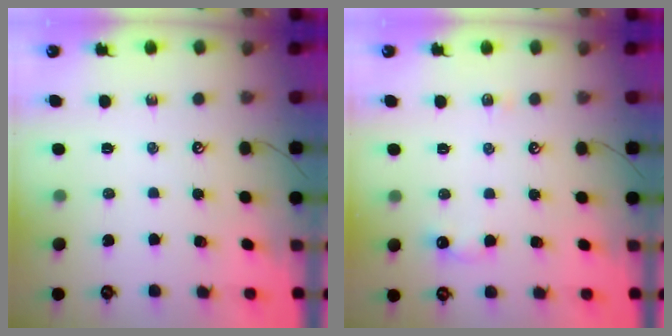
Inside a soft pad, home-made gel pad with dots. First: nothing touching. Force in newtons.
{"total": 3.9, "press": 3.9, "slide": 0.6}